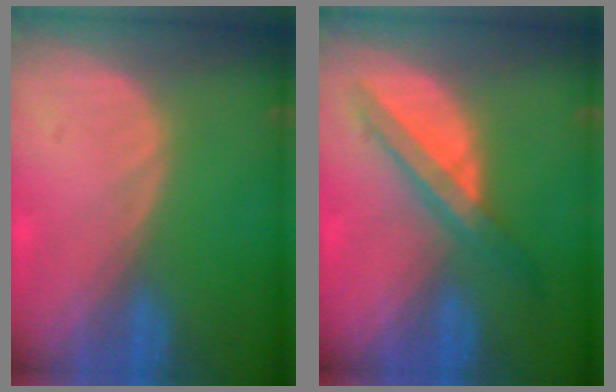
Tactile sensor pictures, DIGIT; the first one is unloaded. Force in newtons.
{"total": 5.8, "press": 5.6, "slide": 1.3}